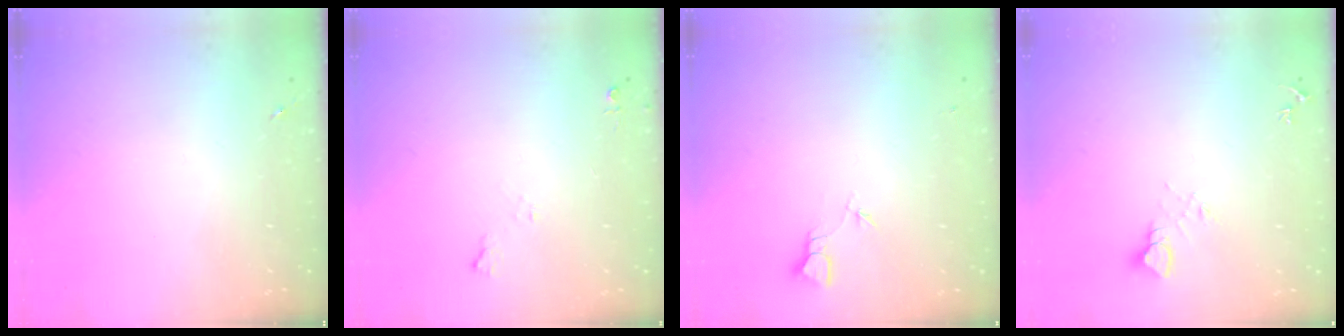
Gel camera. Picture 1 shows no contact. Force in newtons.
{"total": 4.9, "press": 4.8, "slide": 0.9}
{"total": 2.4, "press": 2.4, "slide": 0.2}
{"total": 6.0, "press": 6.0, "slide": 0.5}